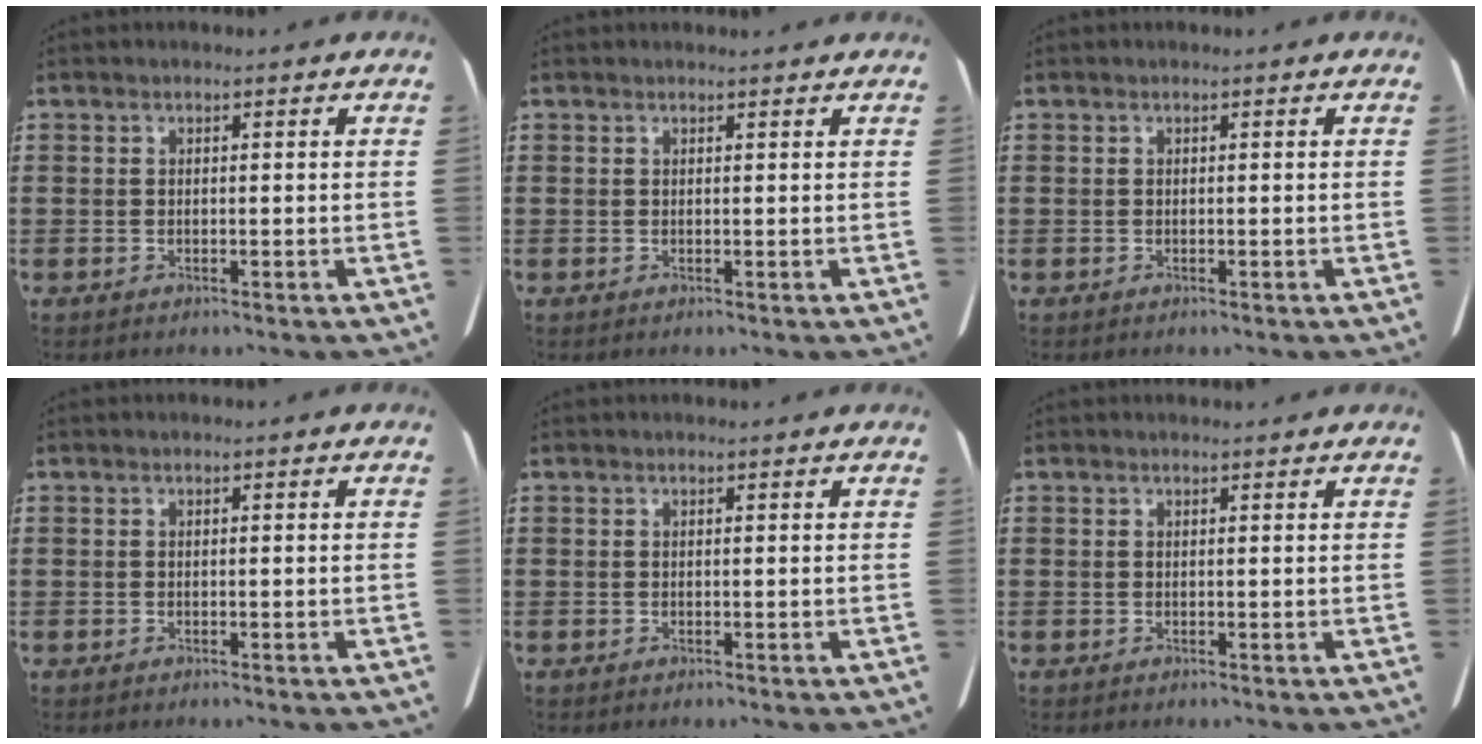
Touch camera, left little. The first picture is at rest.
{"total": 0.5, "force": [0.5, 0.0, 0.2], "torque": [-0.005, 0.001, 0.009]}
{"total": 0.0}
{"total": 0.0}
{"total": 0.0}
{"total": 0.5, "force": [0.5, 0.0, 0.2], "torque": [0.004, -0.001, 0.007]}